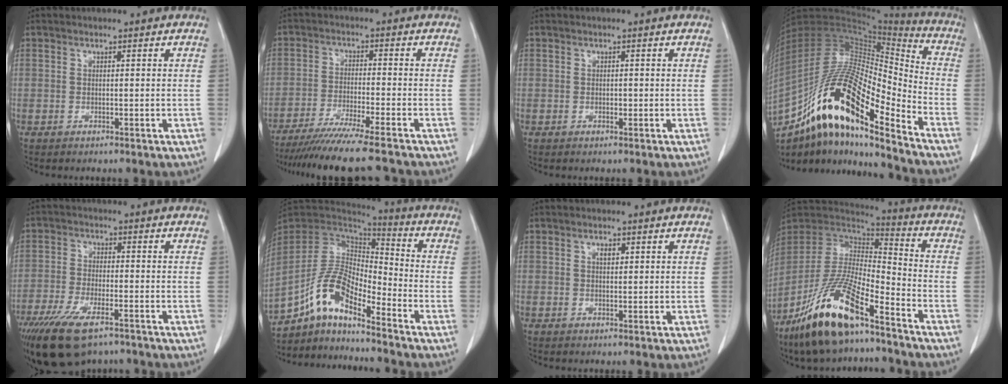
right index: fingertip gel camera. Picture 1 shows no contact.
{"total": 14.6, "force": [-12.7, -0.6, 7.2], "torque": [-0.099, -0.038, -0.201]}
{"total": 0.5, "force": [-0.2, 0.4, 0.3], "torque": [-0.005, 0.001, -0.004]}
{"total": 23.7, "force": [-14.8, 4.8, 17.9], "torque": [-0.348, -0.007, -0.263]}
{"total": 11.7, "force": [-8.0, 3.9, 7.6], "torque": [-0.141, -0.021, -0.138]}
{"total": 11.5, "force": [-8.1, 3.1, 7.5], "torque": [-0.157, 0.030, -0.152]}
{"total": 1.3, "force": [0.6, 0.6, 1.0], "torque": [-0.015, 0.000, 0.008]}
{"total": 18.7, "force": [-12.5, 4.2, 13.3], "torque": [-0.285, -0.025, -0.235]}